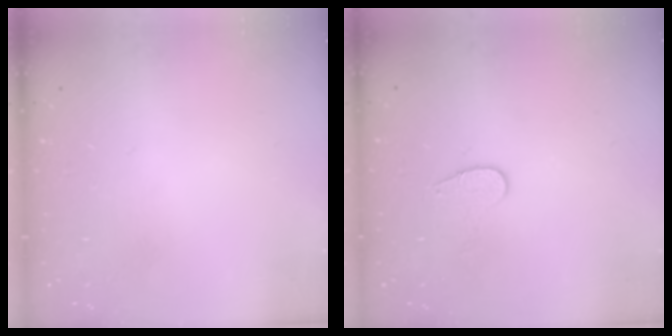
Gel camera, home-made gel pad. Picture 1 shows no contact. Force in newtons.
{"total": 7.7, "press": 7.6, "slide": 0.5}